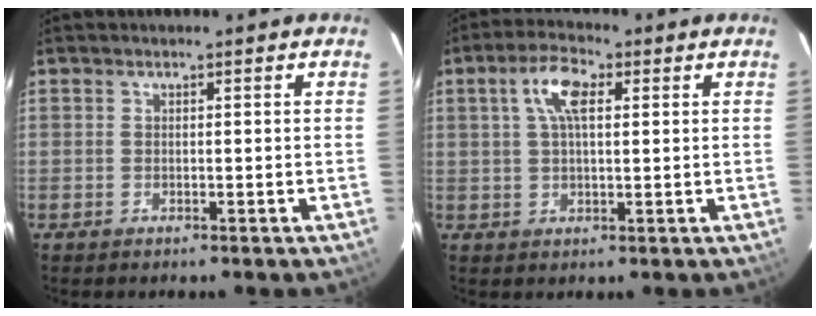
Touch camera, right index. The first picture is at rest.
{"total": 6.4, "force": [2.1, 2.6, 5.5], "torque": [-0.101, 0.016, 0.039]}